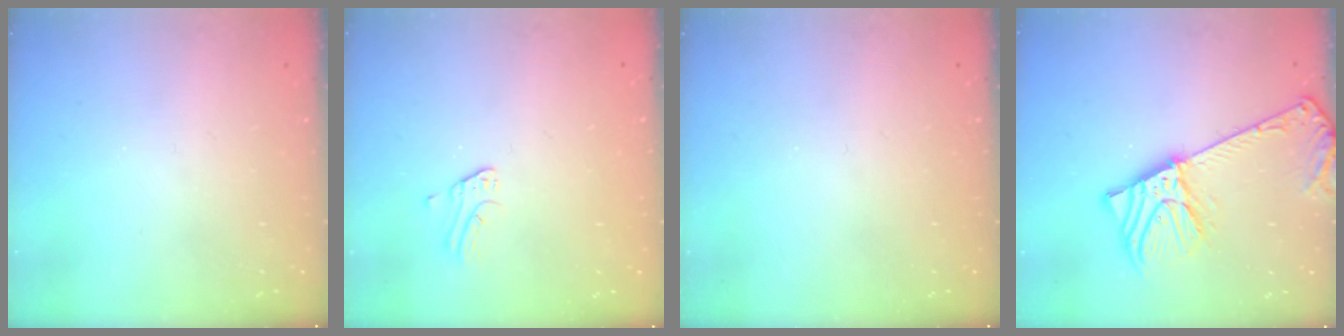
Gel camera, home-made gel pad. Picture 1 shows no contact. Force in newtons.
{"total": 1.0, "press": 1.0, "slide": 0.1}
{"total": 0.0}
{"total": 12.7, "press": 12.5, "slide": 2.6}